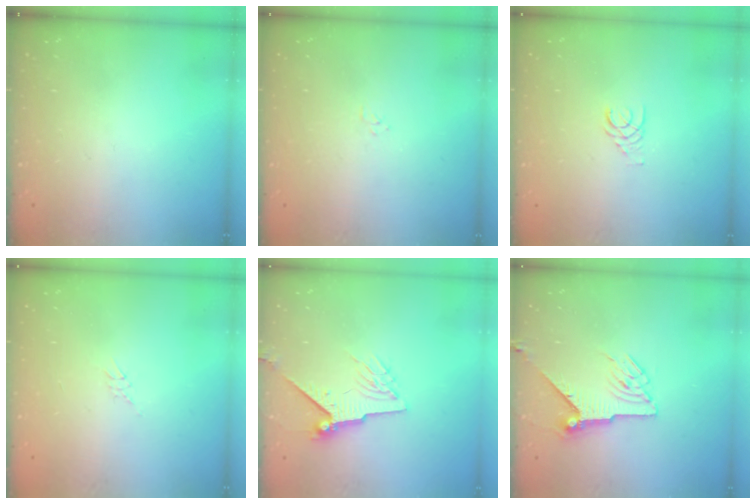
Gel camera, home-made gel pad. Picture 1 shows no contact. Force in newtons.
{"total": 2.9, "press": 2.9, "slide": 0.3}
{"total": 1.7, "press": 1.7, "slide": 0.2}
{"total": 2.6, "press": 2.6, "slide": 0.2}
{"total": 9.1, "press": 9.1, "slide": 1.0}
{"total": 7.7, "press": 7.7, "slide": 0.2}